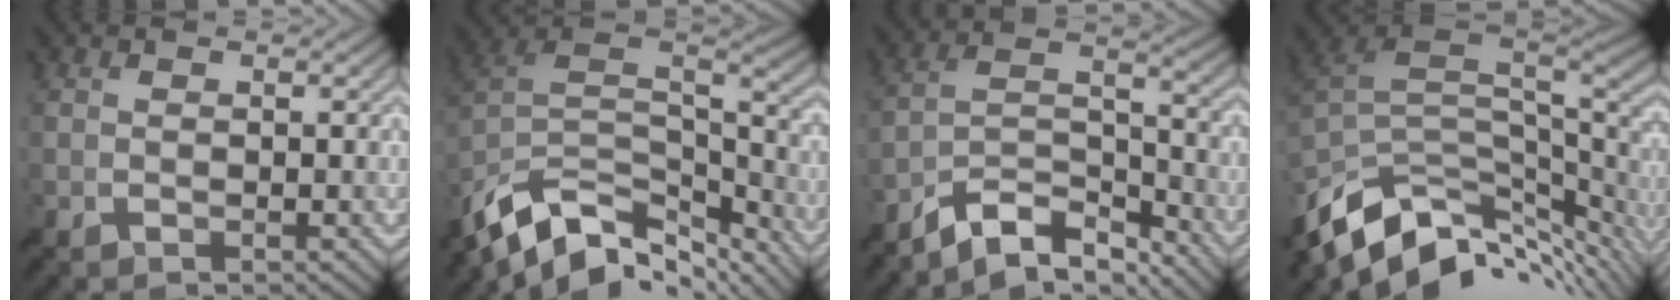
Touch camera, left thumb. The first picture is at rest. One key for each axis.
{"total": 14.4, "fx": -9.5, "fy": 6.8, "fz": 8.4, "tx": -0.227, "ty": -0.011, "tz": -0.157}
{"total": 9.5, "fx": -7.8, "fy": 2.9, "fz": 4.6, "tx": -0.083, "ty": 0.007, "tz": -0.155}
{"total": 12.8, "fx": -5.6, "fy": 6.5, "fz": 9.5, "tx": -0.215, "ty": -0.030, "tz": -0.086}